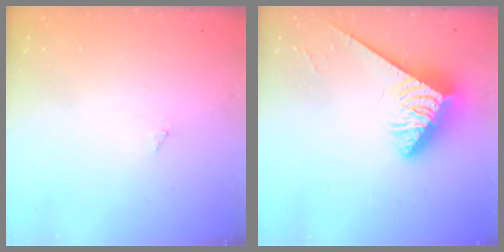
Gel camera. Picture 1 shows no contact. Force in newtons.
{"total": 5.1, "press": 5.1, "slide": 0.2}